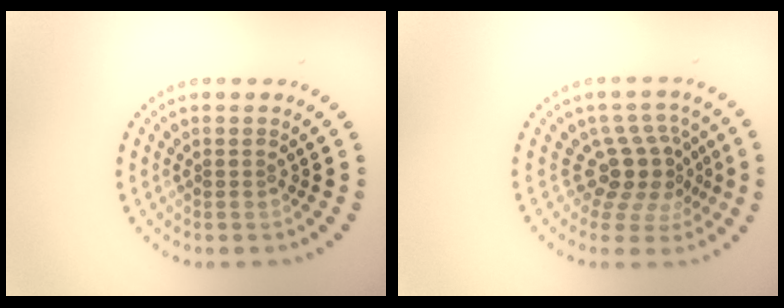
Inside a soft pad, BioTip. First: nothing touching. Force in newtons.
{"total": 4.0, "press": 2.8, "slide": 2.8}